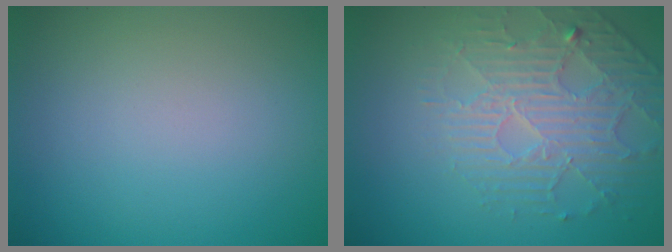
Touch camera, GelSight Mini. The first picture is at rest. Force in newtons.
{"total": 4.6, "press": 3.6, "slide": 3.0}